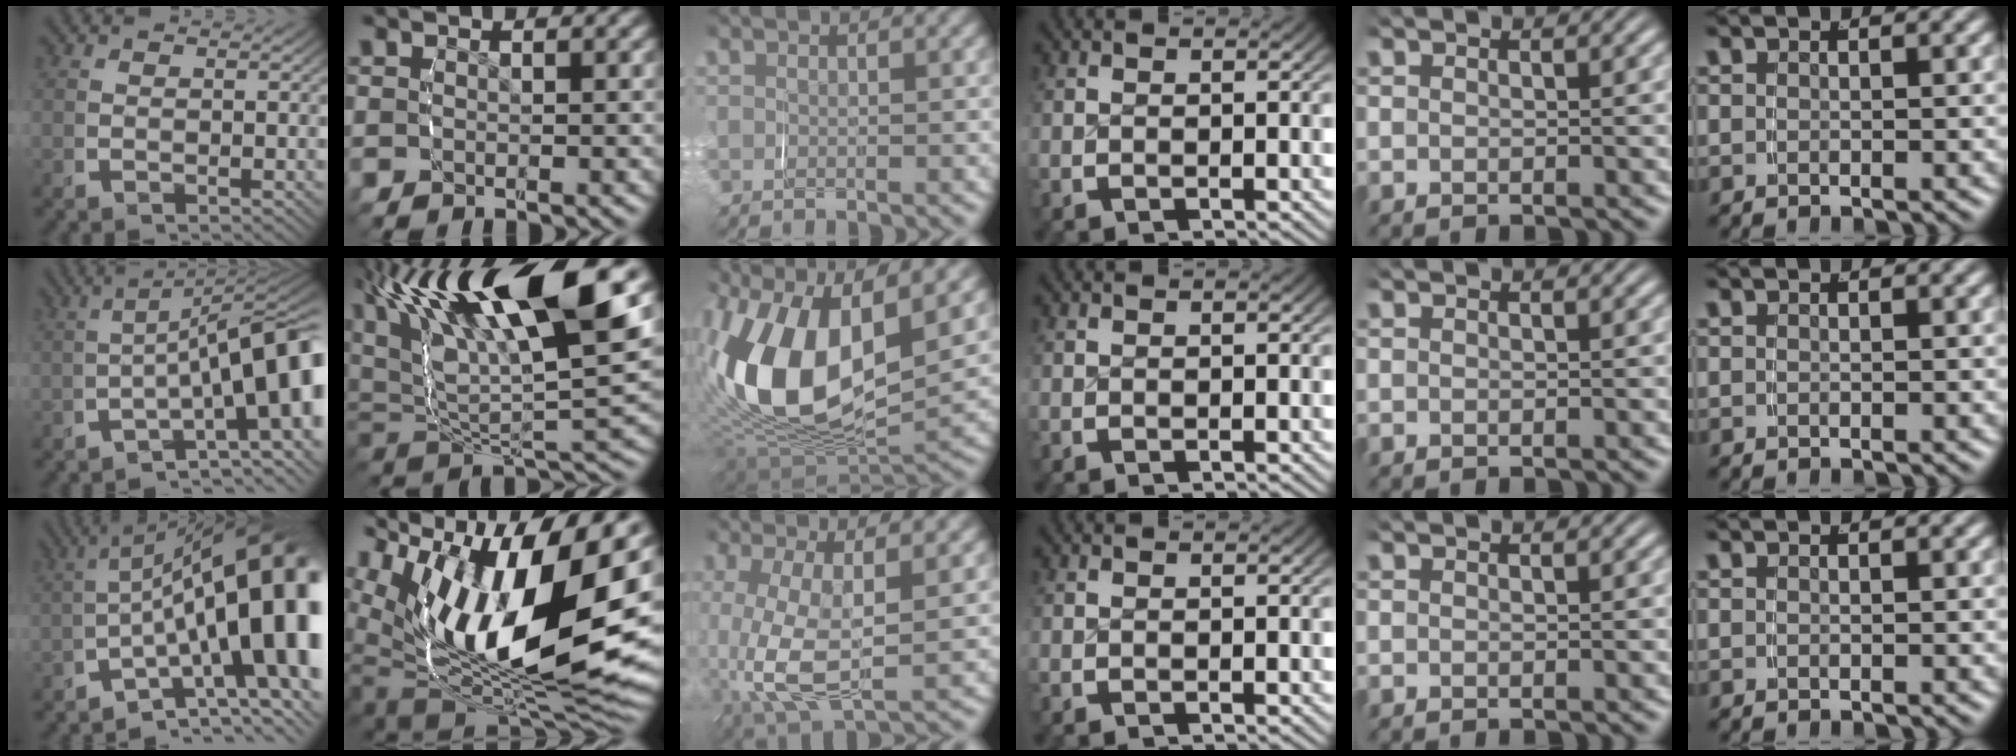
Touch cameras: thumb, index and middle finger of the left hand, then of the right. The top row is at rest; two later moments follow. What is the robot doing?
{"motion": "grasp_and_lifting", "object": "keyboard"}